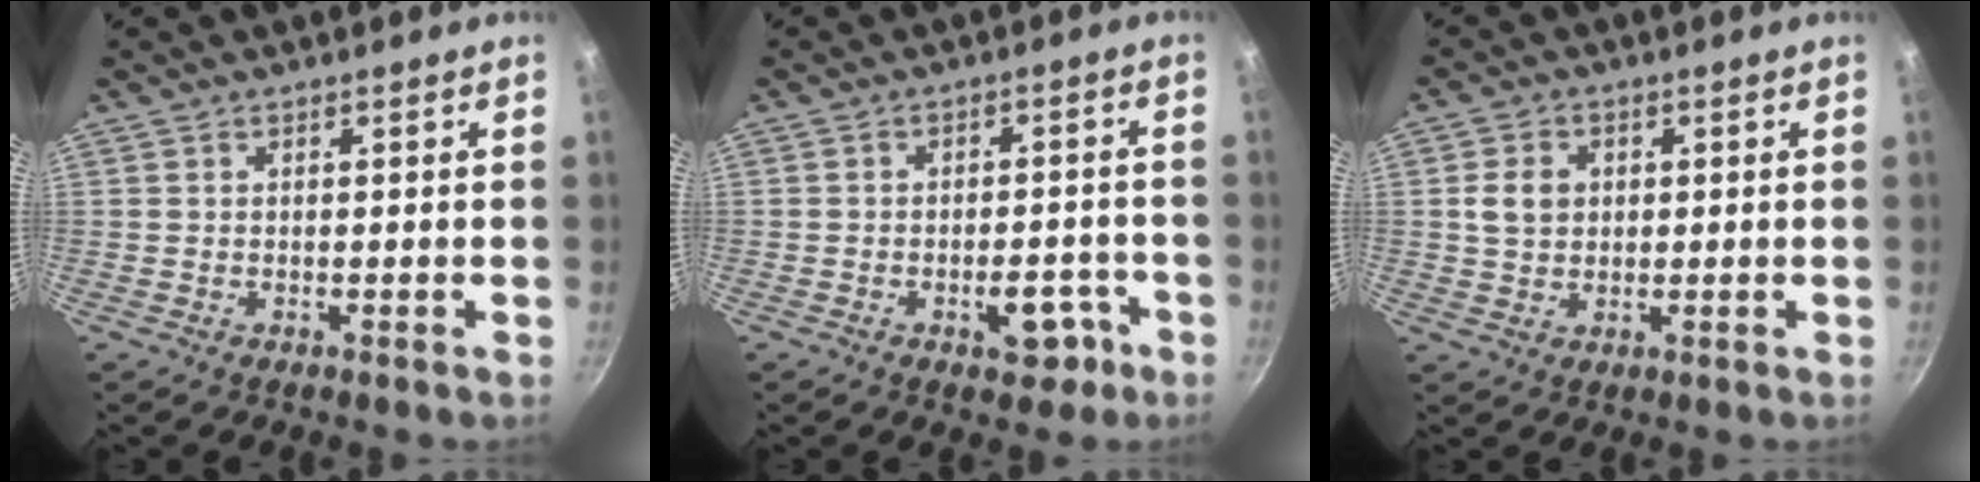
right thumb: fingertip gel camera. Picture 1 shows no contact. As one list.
[{"total": 6.0, "force": [-3.1, 3.4, 3.8], "torque": [-0.031, 0.029, -0.037]}, {"total": 5.3, "force": [0.9, 4.3, 2.9], "torque": [-0.041, 0.000, 0.016]}]